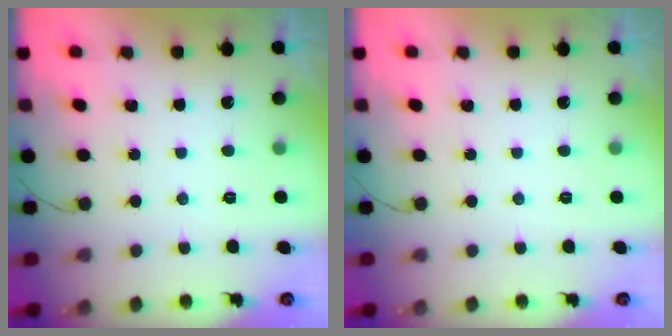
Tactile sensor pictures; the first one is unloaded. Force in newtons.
{"total": 0.0}